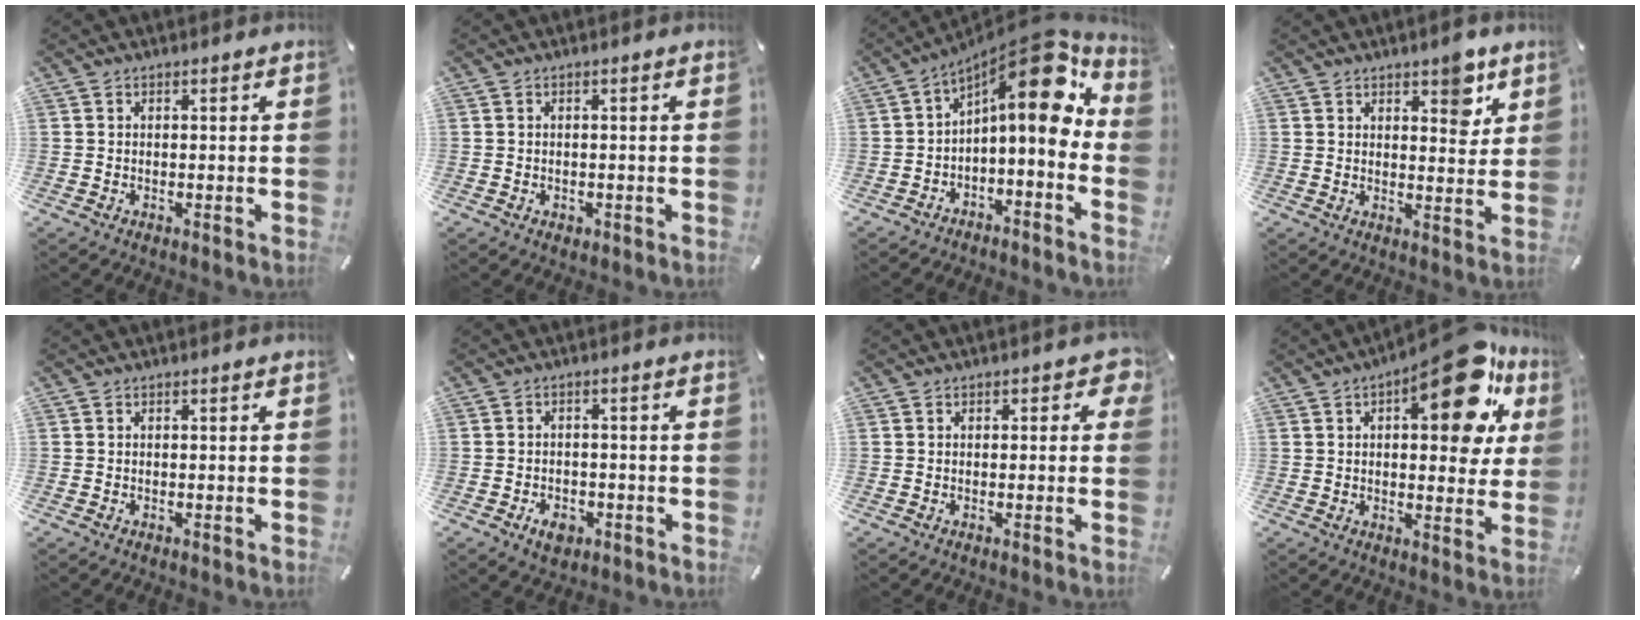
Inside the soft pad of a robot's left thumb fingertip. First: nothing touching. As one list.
[{"total": 0.8, "force": [-0.2, 0.6, 0.4], "torque": [-0.008, 0.003, -0.005]}, {"total": 14.9, "force": [6.4, 6.0, 12.1], "torque": [-0.154, -0.062, 0.097]}, {"total": 6.9, "force": [4.5, 3.6, 3.9], "torque": [-0.025, -0.030, 0.069]}, {"total": 0.0}, {"total": 4.4, "force": [-2.0, 3.0, 2.5], "torque": [-0.053, 0.005, -0.038]}, {"total": 2.7, "force": [0.7, 1.6, 2.0], "torque": [-0.017, -0.001, 0.005]}, {"total": 18.9, "force": [8.8, 7.3, 15.0], "torque": [-0.198, -0.042, 0.133]}]